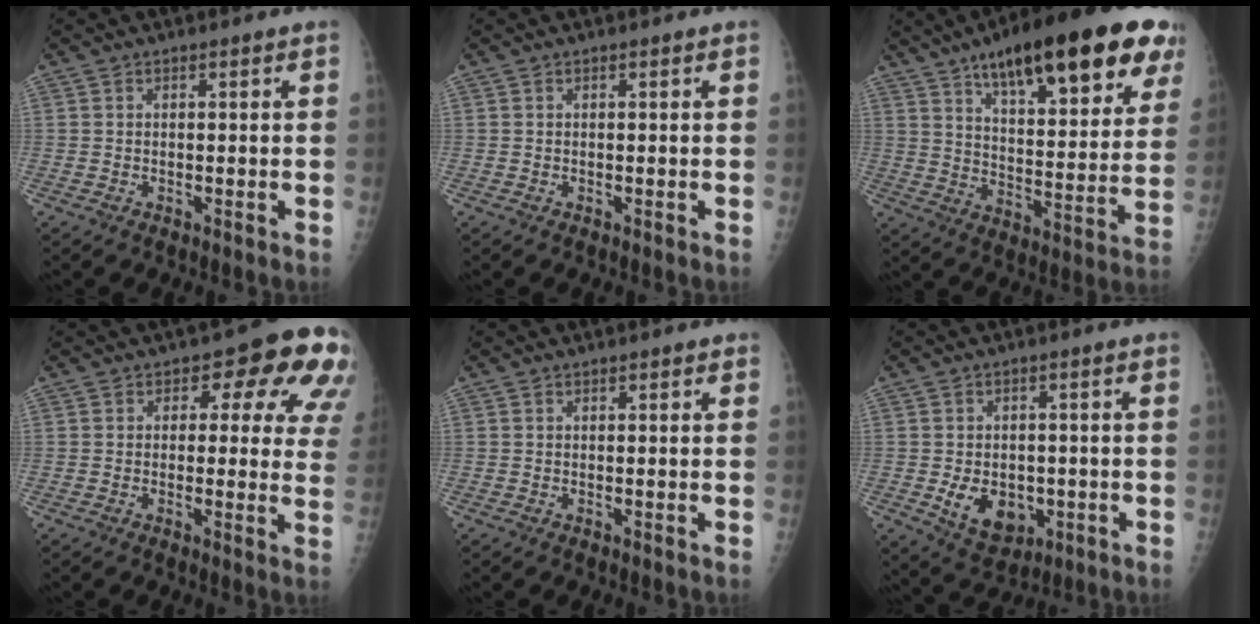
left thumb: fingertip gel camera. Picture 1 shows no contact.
{"total": 0.0}
{"total": 28.2, "force": [16.4, 8.9, 21.1], "torque": [-0.277, -0.031, 0.242]}
{"total": 13.2, "force": [5.6, 6.9, 9.7], "torque": [-0.055, -0.020, 0.046]}
{"total": 0.8, "force": [0.6, 0.3, 0.5], "torque": [-0.006, -0.001, 0.005]}
{"total": 8.2, "force": [-1.8, 6.0, 5.2], "torque": [-0.059, -0.003, -0.012]}